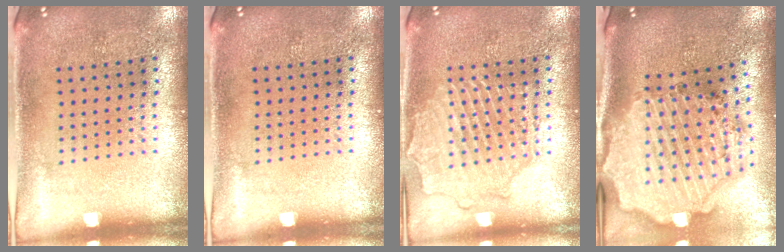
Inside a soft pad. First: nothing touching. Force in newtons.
{"total": 0.0}
{"total": 2.6, "press": 2.6, "slide": 0.2}
{"total": 4.1, "press": 3.3, "slide": 2.5}